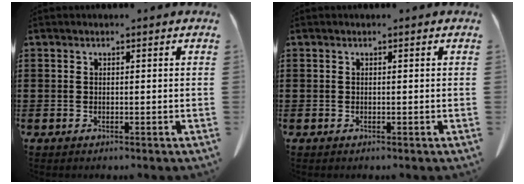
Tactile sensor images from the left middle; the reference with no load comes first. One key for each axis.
{"total": 0.0}